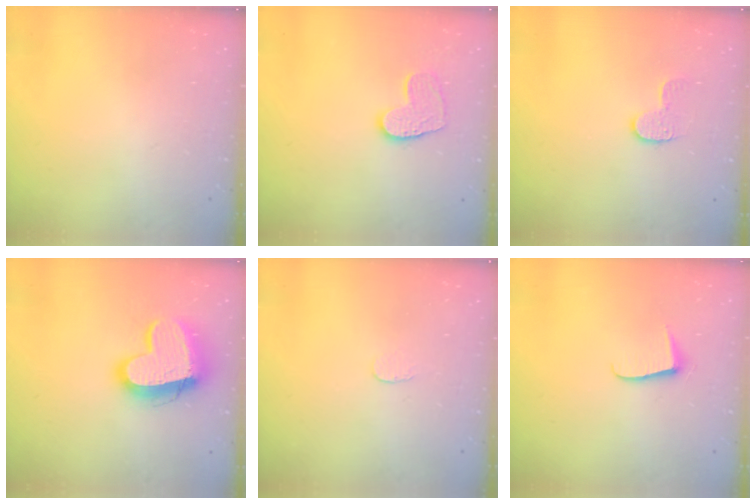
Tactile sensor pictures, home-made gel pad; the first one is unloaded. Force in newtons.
{"total": 9.5, "press": 9.5, "slide": 0.7}
{"total": 6.8, "press": 6.8, "slide": 0.2}
{"total": 16.7, "press": 16.6, "slide": 1.4}
{"total": 2.6, "press": 2.6, "slide": 0.2}
{"total": 5.6, "press": 5.6, "slide": 0.7}